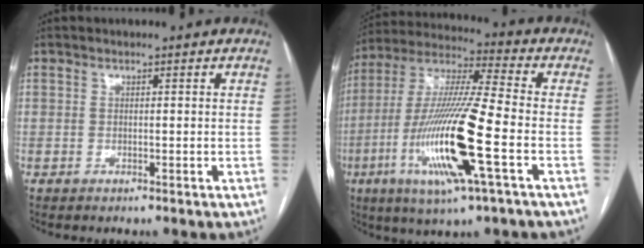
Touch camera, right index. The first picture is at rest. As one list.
[{"total": 19.0, "force": [-5.8, 0.9, 18.1], "torque": [-0.376, -0.020, -0.111]}]